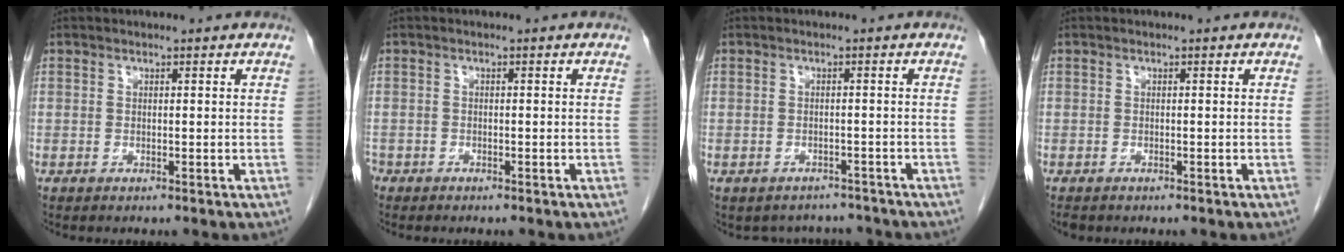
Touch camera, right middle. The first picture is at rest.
{"total": 1.8, "force": [-1.4, 1.0, 0.3], "torque": [-0.013, 0.000, -0.024]}
{"total": 5.1, "force": [-4.6, 2.2, -0.1], "torque": [0.007, 0.014, -0.053]}
{"total": 1.3, "force": [-1.1, 0.7, 0.4], "torque": [-0.010, -0.002, -0.016]}